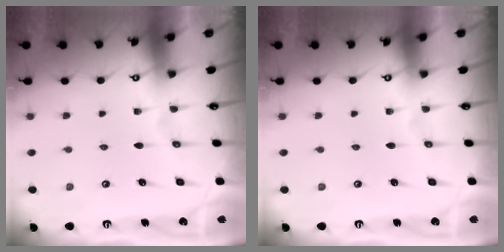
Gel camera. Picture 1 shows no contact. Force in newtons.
{"total": 0.0}